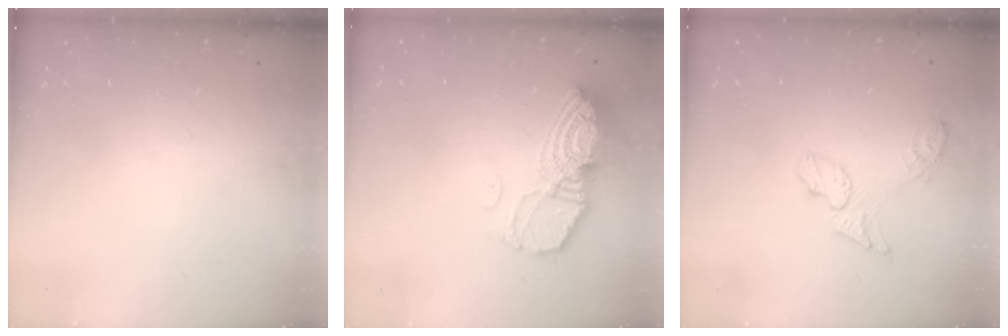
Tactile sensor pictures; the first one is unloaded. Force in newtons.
{"total": 13.7, "press": 13.7, "slide": 1.2}
{"total": 7.3, "press": 7.3, "slide": 0.3}